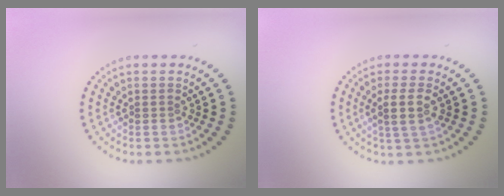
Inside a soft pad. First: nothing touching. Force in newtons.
{"total": 2.6, "press": 2.2, "slide": 1.3}